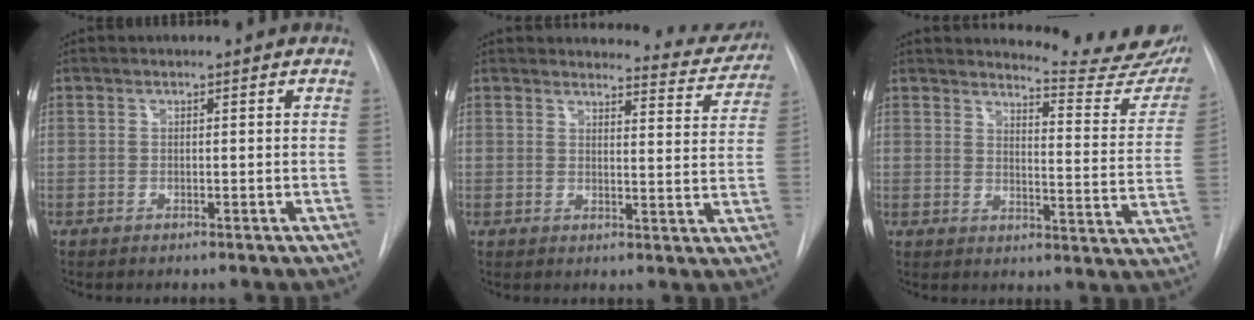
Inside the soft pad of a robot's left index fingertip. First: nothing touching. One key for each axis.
{"total": 7.8, "fx": 7.7, "fy": 1.1, "fz": 0.2, "tx": 0.014, "ty": -0.037, "tz": 0.077}
{"total": 16.1, "fx": 15.6, "fy": 1.1, "fz": 3.9, "tx": -0.035, "ty": -0.112, "tz": 0.164}